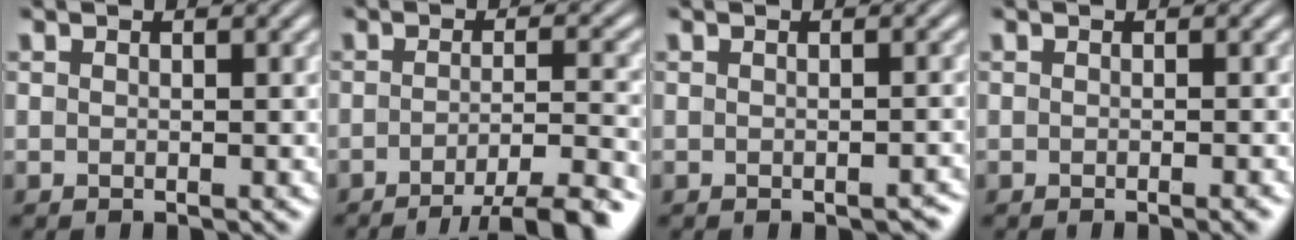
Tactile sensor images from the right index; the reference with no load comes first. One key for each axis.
{"total": 7.3, "fx": -5.9, "fy": 1.5, "fz": 4.1, "tx": -0.050, "ty": -0.019, "tz": -0.086}
{"total": 1.3, "fx": -1.2, "fy": 0.2, "fz": 0.4, "tx": -0.008, "ty": 0.001, "tz": -0.016}
{"total": 0.9, "fx": -0.7, "fy": -0.1, "fz": 0.5, "tx": -0.007, "ty": 0.005, "tz": -0.014}